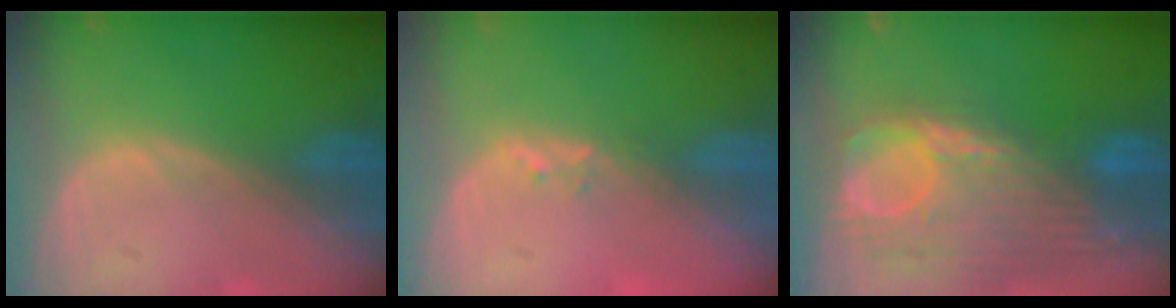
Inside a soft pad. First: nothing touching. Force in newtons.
{"total": 1.4, "press": 1.3, "slide": 0.7}
{"total": 12.7, "press": 10.6, "slide": 6.9}